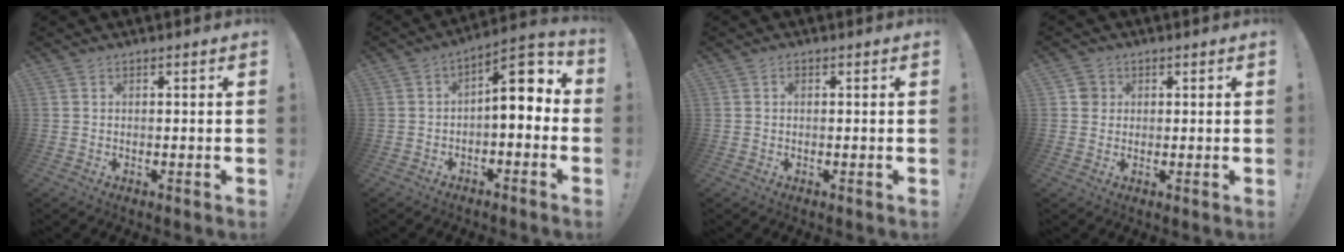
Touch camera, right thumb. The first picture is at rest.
{"total": 9.4, "force": [1.2, 4.1, 8.4], "torque": [-0.111, -0.010, 0.018]}
{"total": 0.6, "force": [0.0, 0.6, 0.3], "torque": [0.000, 0.000, -0.003]}
{"total": 3.3, "force": [0.7, 3.2, 0.7], "torque": [-0.004, 0.005, 0.012]}